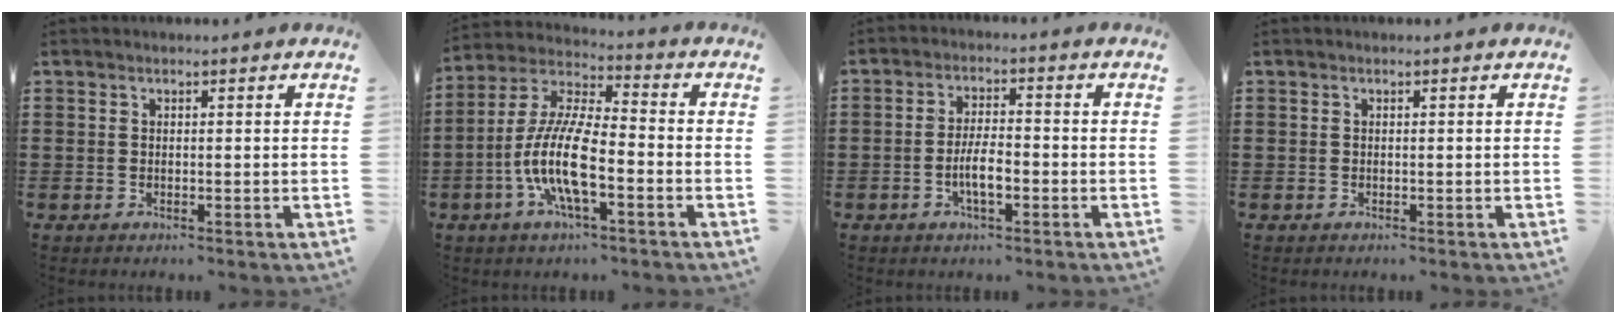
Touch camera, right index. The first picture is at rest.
{"total": 10.8, "force": [-4.0, 2.5, 9.7], "torque": [-0.232, -0.018, -0.083]}
{"total": 5.0, "force": [-1.7, 1.5, 4.4], "torque": [-0.095, -0.001, -0.036]}
{"total": 0.0}